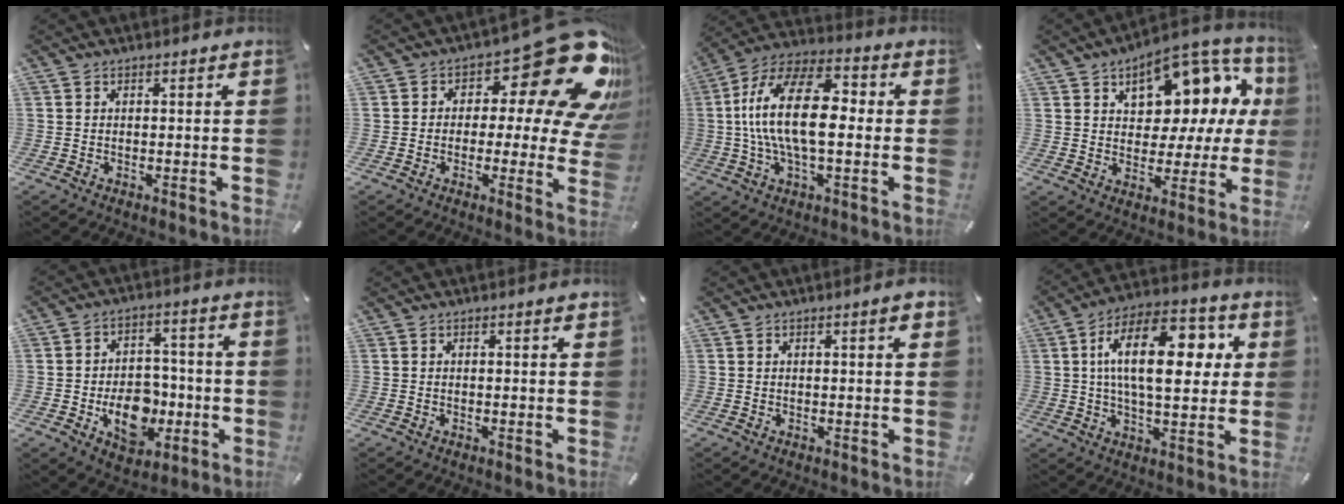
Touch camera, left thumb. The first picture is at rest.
{"total": 21.2, "force": [10.2, 9.5, 16.0], "torque": [-0.199, -0.073, 0.167]}
{"total": 18.4, "force": [-0.3, 9.0, 16.0], "torque": [-0.334, 0.005, -0.009]}
{"total": 14.5, "force": [7.5, 9.1, 8.4], "torque": [-0.113, -0.059, 0.131]}
{"total": 12.7, "force": [-3.8, 9.3, 7.8], "torque": [-0.125, 0.021, -0.058]}
{"total": 0.7, "force": [0.3, 0.2, 0.6], "torque": [-0.013, 0.003, 0.004]}
{"total": 2.3, "force": [1.0, 0.5, 2.0], "torque": [-0.034, 0.002, 0.012]}
{"total": 19.4, "force": [4.7, 9.8, 16.1], "torque": [-0.275, -0.002, 0.070]}